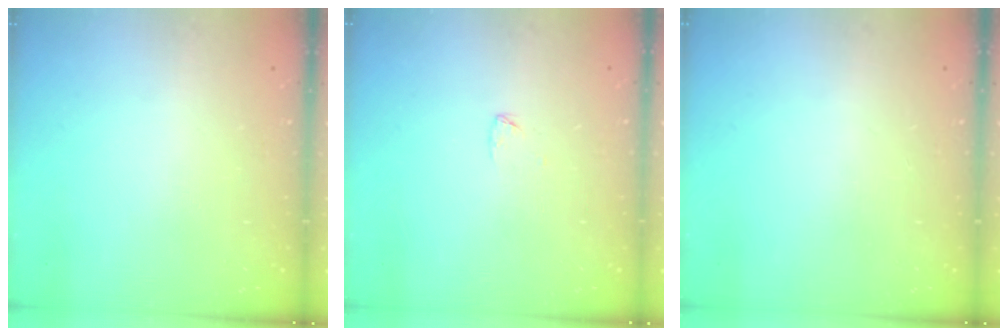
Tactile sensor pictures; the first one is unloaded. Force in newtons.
{"total": 2.6, "press": 2.6, "slide": 0.2}
{"total": 0.0}